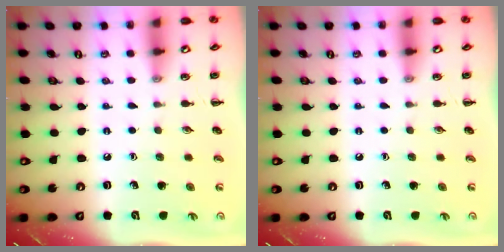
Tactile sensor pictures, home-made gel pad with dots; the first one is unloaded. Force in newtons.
{"total": 0.0}